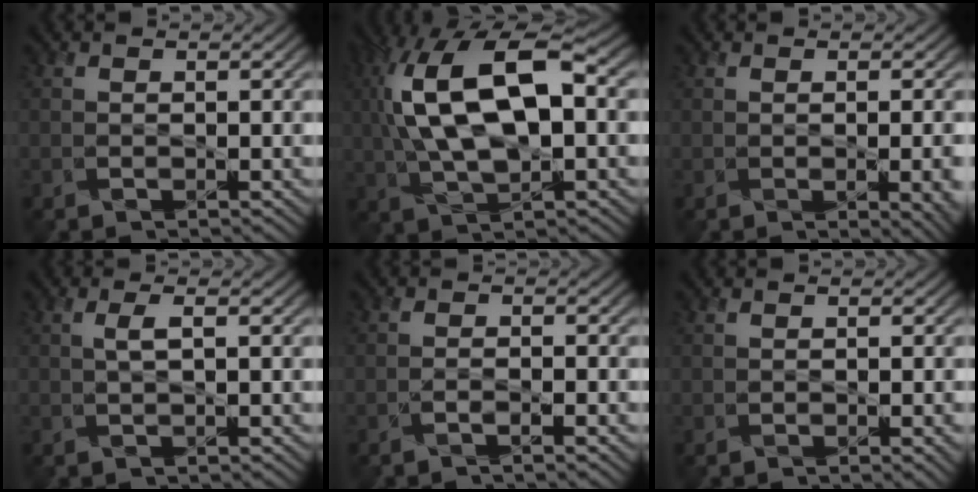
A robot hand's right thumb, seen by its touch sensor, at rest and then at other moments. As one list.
[{"total": 15.0, "force": [2.5, 6.6, 13.2], "torque": [-0.283, 0.016, 0.042]}, {"total": 5.4, "force": [-1.2, 2.2, 4.8], "torque": [-0.046, -0.012, 0.002]}, {"total": 1.5, "force": [0.6, 0.4, 1.3], "torque": [-0.023, 0.009, 0.010]}, {"total": 1.3, "force": [-1.0, 0.1, 0.8], "torque": [-0.012, 0.004, -0.029]}, {"total": 1.9, "force": [-0.2, 0.6, 1.8], "torque": [-0.023, -0.001, 0.000]}]